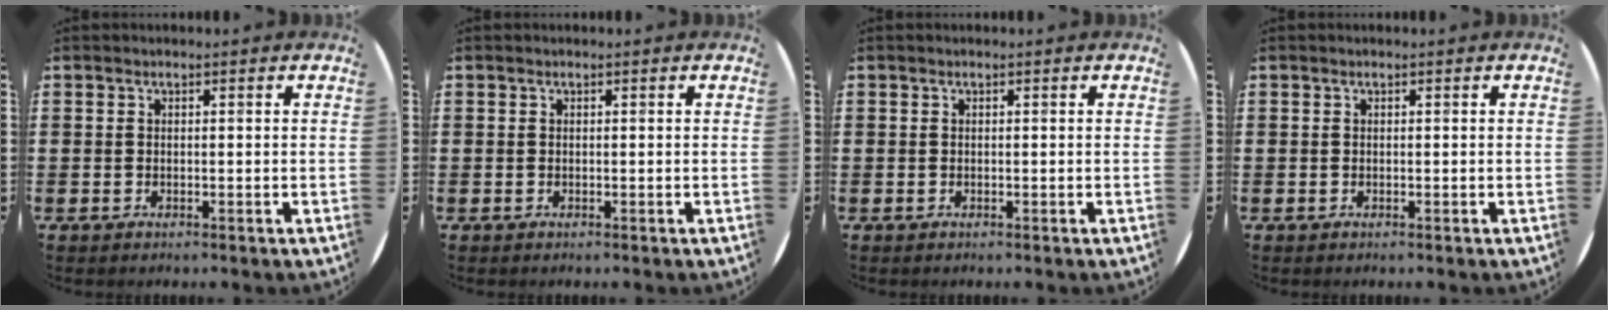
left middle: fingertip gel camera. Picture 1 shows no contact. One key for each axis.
{"total": 0.0}
{"total": 0.0}
{"total": 0.0}